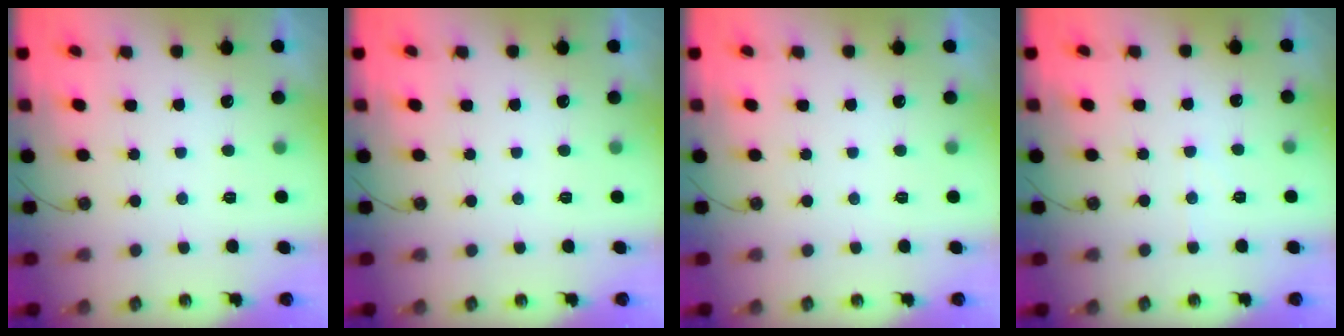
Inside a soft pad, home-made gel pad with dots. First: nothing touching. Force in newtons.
{"total": 0.0}
{"total": 0.0}
{"total": 3.4, "press": 3.4, "slide": 0.5}